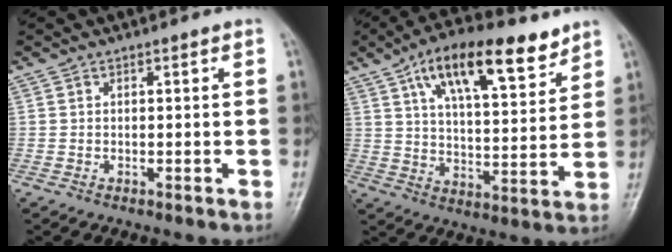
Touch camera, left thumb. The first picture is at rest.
{"total": 17.5, "force": [10.2, 6.7, 12.5], "torque": [-0.168, -0.032, 0.167]}